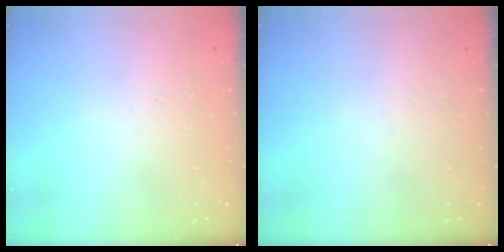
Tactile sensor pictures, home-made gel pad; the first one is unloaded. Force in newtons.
{"total": 0.0}